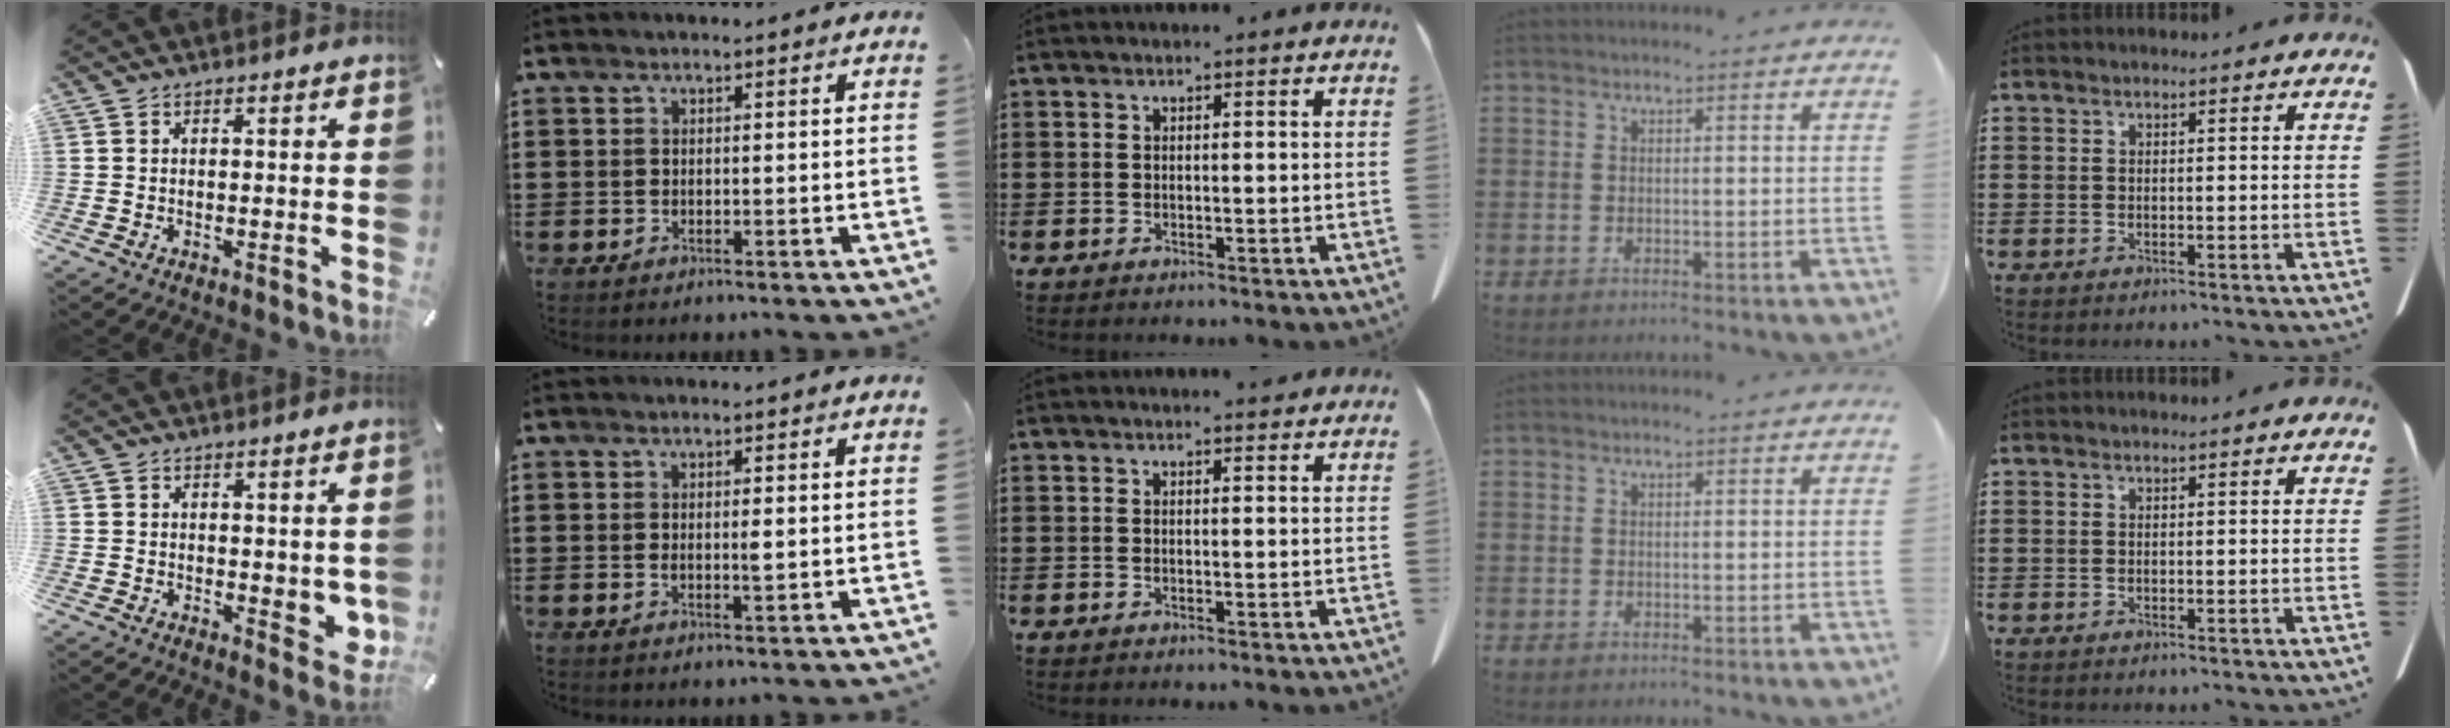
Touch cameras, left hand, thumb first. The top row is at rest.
{"thumb": {"total": 4.5, "force": [0.5, 2.6, 3.6], "torque": [-0.021, -0.011, 0.008]}, "index": {"total": 1.5, "force": [0.1, 0.3, 1.4], "torque": [-0.029, -0.001, 0.002]}, "middle": {"total": 1.0, "force": [1.0, 0.0, 0.4], "torque": [-0.009, -0.001, 0.018]}}